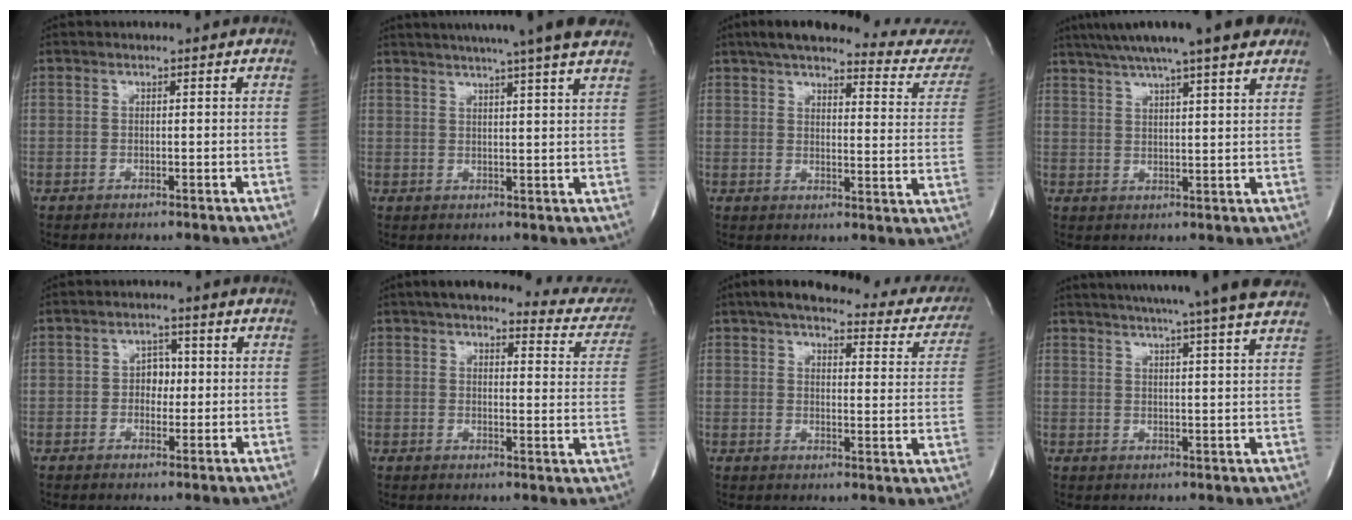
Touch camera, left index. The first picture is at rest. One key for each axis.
{"total": 16.2, "fx": 13.6, "fy": -0.5, "fz": 8.8, "tx": -0.143, "ty": 0.014, "tz": 0.168}
{"total": 24.0, "fx": 21.7, "fy": 3.9, "fz": 9.6, "tx": -0.128, "ty": -0.046, "tz": 0.248}
{"total": 16.5, "fx": 13.1, "fy": 1.1, "fz": 10.0, "tx": -0.167, "ty": 0.031, "tz": 0.179}
{"total": 3.1, "fx": 0.0, "fy": 2.2, "fz": 2.1, "tx": -0.023, "ty": 0.006, "tz": -0.003}
{"total": 18.2, "fx": 16.4, "fy": 4.2, "fz": 6.6, "tx": -0.068, "ty": -0.032, "tz": 0.173}
{"total": 25.1, "fx": 21.5, "fy": 6.5, "fz": 11.2, "tx": -0.146, "ty": -0.018, "tz": 0.238}
{"total": 19.6, "fx": 16.8, "fy": -0.7, "fz": 10.0, "tx": -0.163, "ty": -0.002, "tz": 0.212}